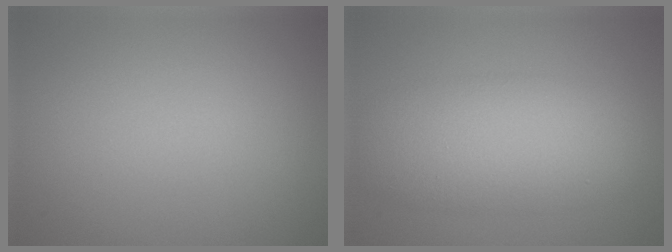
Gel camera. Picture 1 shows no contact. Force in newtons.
{"total": 7.3, "press": 7.3, "slide": 0.3}